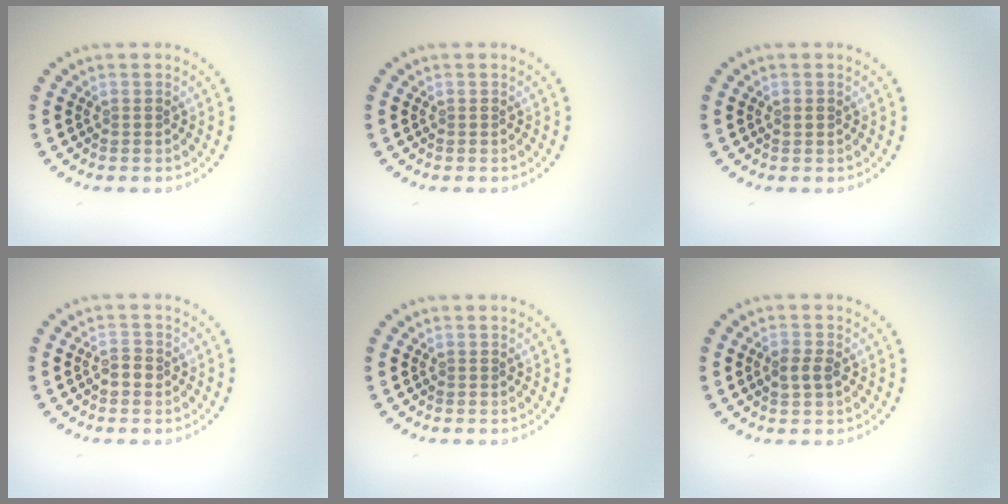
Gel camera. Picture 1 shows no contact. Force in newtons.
{"total": 0.0}
{"total": 0.8, "press": 0.8, "slide": 0.1}
{"total": 1.2, "press": 1.2, "slide": 0.2}
{"total": 0.0}
{"total": 1.6, "press": 1.6, "slide": 0.1}